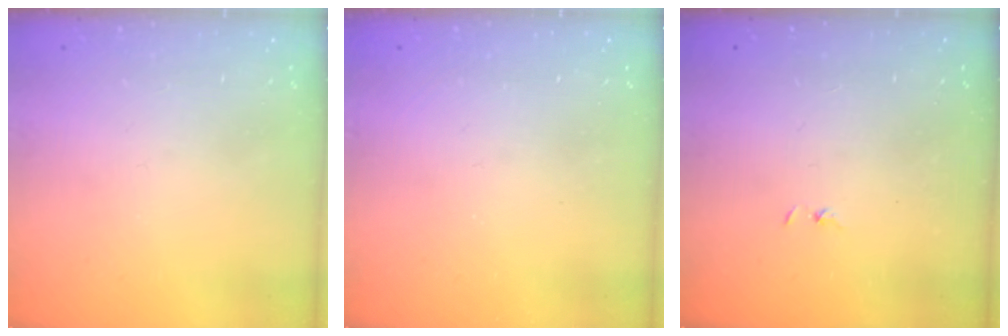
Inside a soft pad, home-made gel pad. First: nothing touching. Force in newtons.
{"total": 0.0}
{"total": 0.7, "press": 0.7, "slide": 0.1}